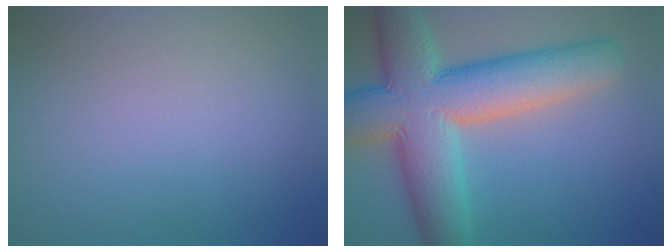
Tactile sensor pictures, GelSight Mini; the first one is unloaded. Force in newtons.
{"total": 12.2, "press": 12.2, "slide": 0.5}